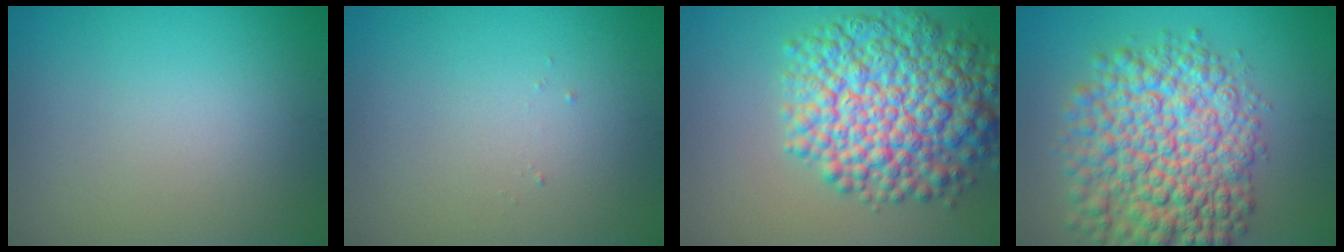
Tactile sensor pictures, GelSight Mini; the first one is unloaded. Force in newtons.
{"total": 0.0}
{"total": 10.4, "press": 10.3, "slide": 0.3}
{"total": 10.9, "press": 10.9, "slide": 0.3}